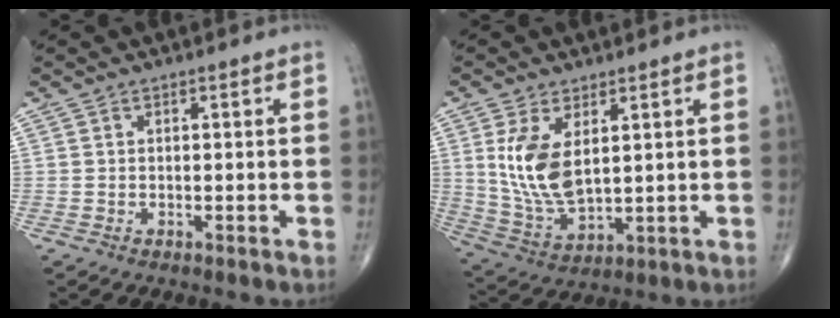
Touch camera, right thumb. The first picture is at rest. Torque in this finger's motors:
{"motor_torque": [-0.58, 1.04, 1.11, 0.24, 0.13]}